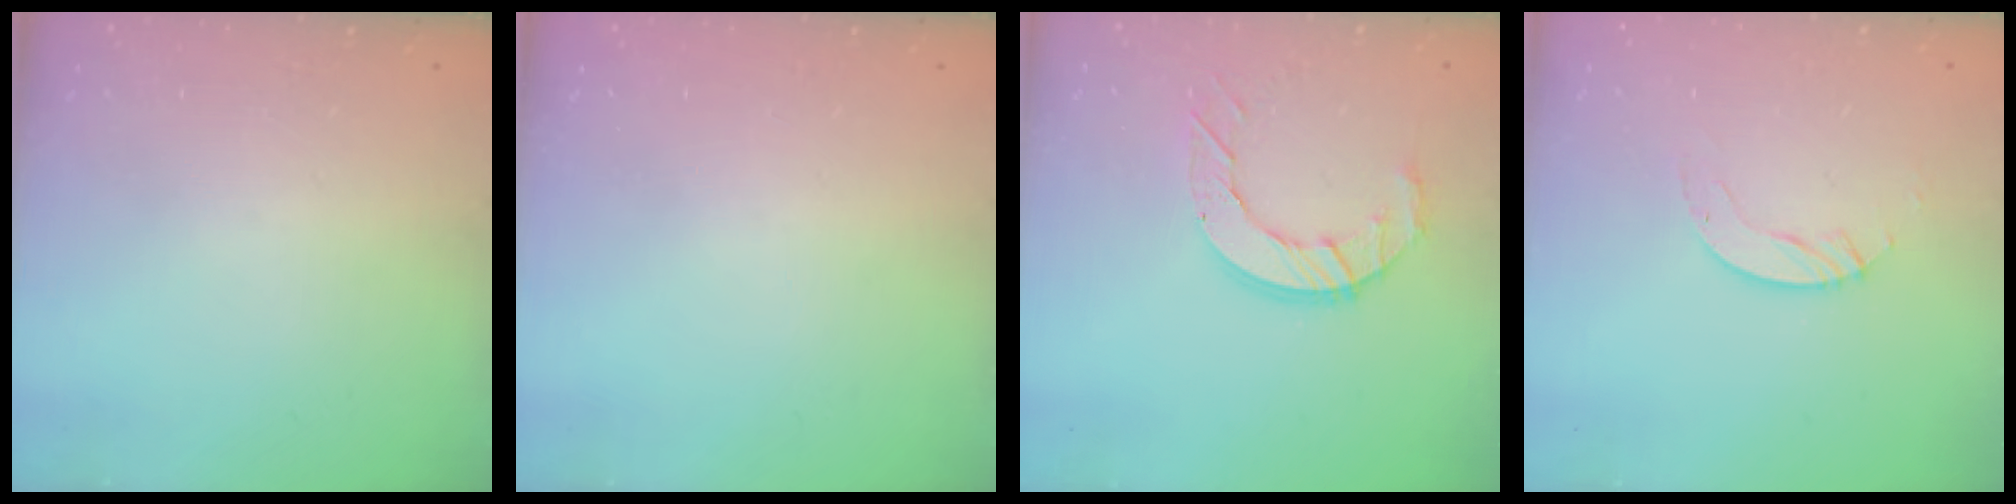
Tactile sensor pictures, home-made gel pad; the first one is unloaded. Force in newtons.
{"total": 0.0}
{"total": 9.1, "press": 9.1, "slide": 0.9}
{"total": 3.0, "press": 3.0, "slide": 0.2}